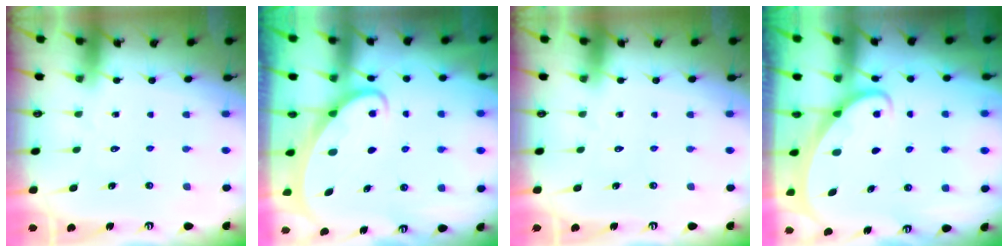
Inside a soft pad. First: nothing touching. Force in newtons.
{"total": 2.2, "press": 2.2, "slide": 0.0}
{"total": 0.0}
{"total": 1.9, "press": 1.9, "slide": 0.2}